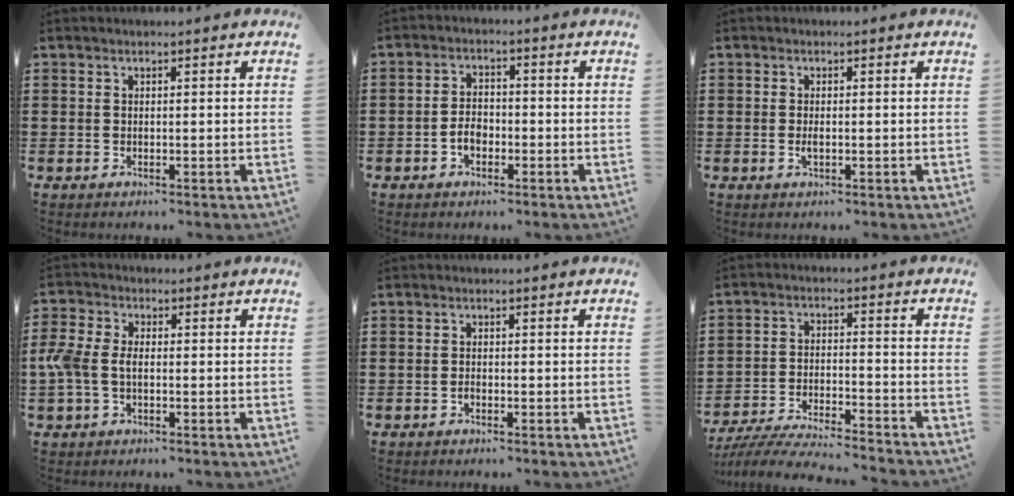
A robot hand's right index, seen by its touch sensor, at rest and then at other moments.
{"total": 3.3, "force": [-1.2, 2.1, 2.2], "torque": [-0.051, 0.000, -0.026]}
{"total": 1.3, "force": [-0.2, 0.4, 1.2], "torque": [-0.030, -0.006, -0.005]}
{"total": 4.6, "force": [-0.7, 2.9, 3.5], "torque": [-0.104, -0.006, -0.024]}
{"total": 0.7, "force": [-0.5, 0.4, 0.5], "torque": [-0.010, -0.003, -0.008]}
{"total": 6.2, "force": [-6.0, -0.2, 1.5], "torque": [-0.042, -0.010, -0.121]}